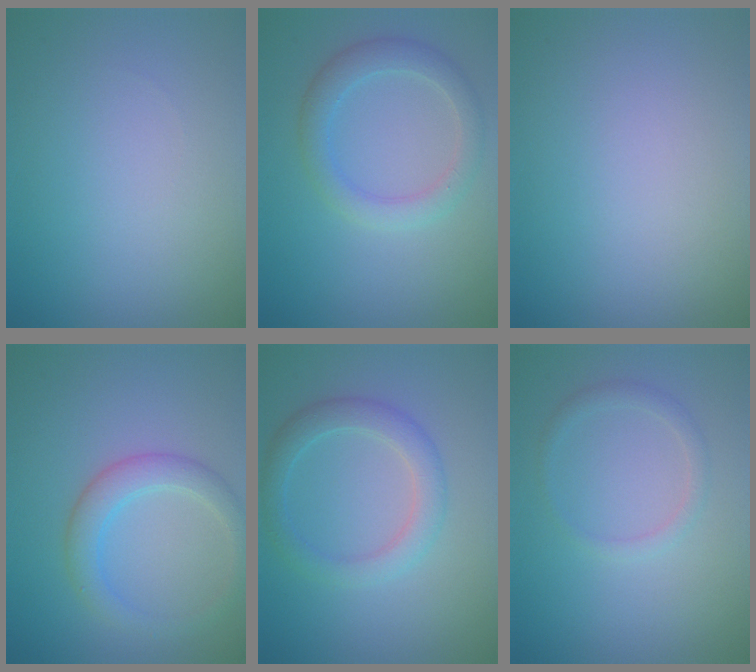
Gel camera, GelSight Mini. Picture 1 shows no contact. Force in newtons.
{"total": 3.0, "press": 3.0, "slide": 0.1}
{"total": 0.0}
{"total": 3.0, "press": 3.0, "slide": 0.1}
{"total": 3.0, "press": 3.0, "slide": 0.0}
{"total": 1.4, "press": 1.4, "slide": 0.1}